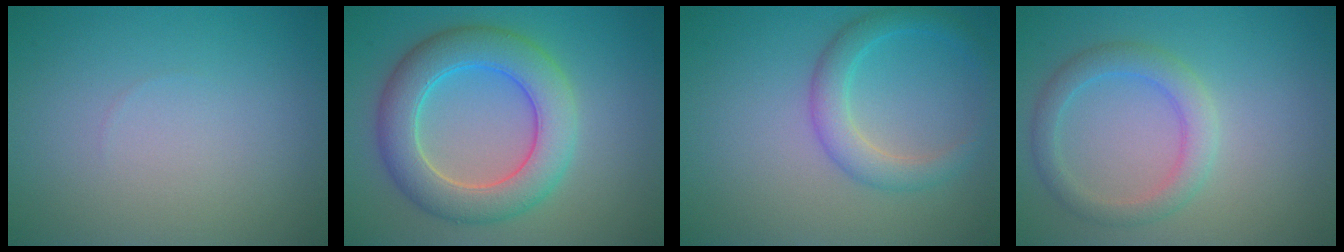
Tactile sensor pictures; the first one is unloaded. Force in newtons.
{"total": 7.1, "press": 7.1, "slide": 0.3}
{"total": 3.2, "press": 3.2, "slide": 0.2}
{"total": 3.0, "press": 3.0, "slide": 0.2}